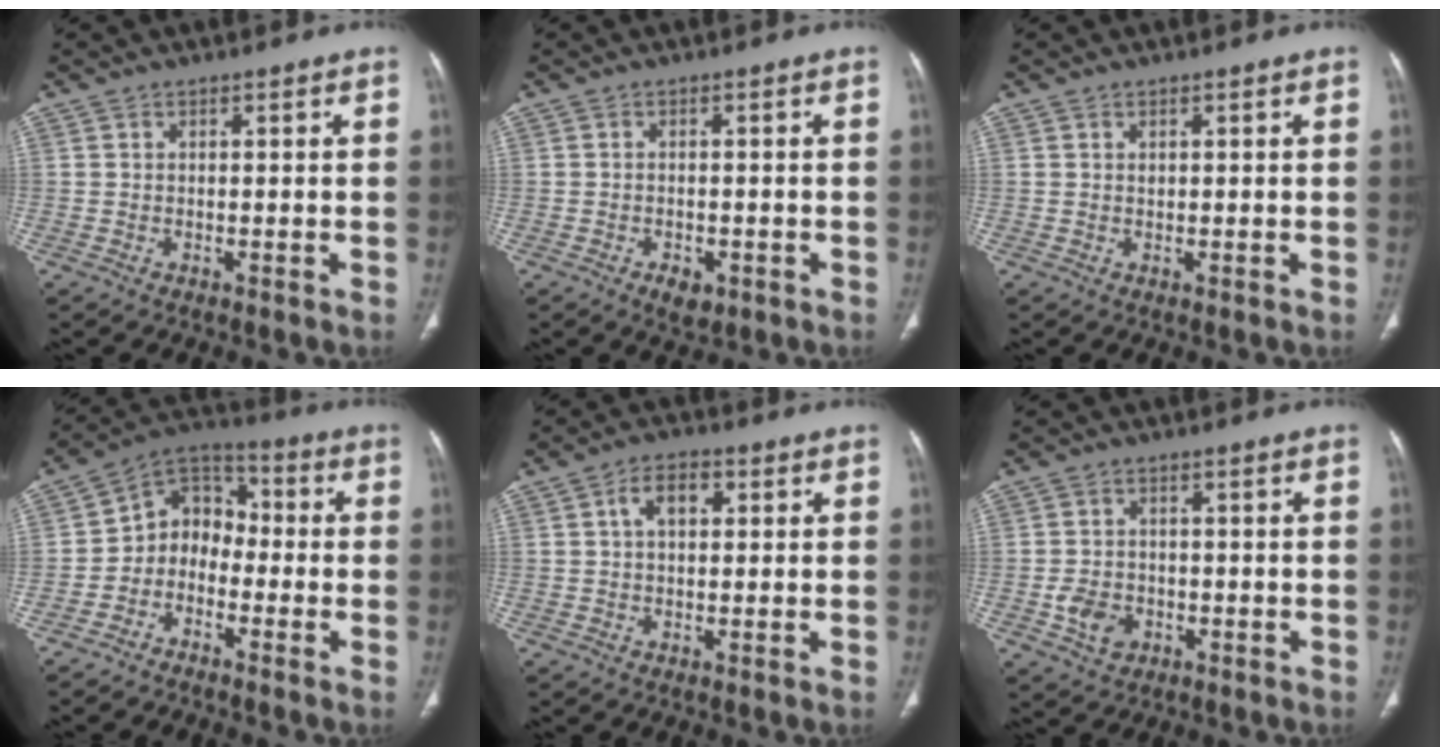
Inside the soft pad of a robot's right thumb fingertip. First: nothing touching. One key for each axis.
{"total": 3.1, "fx": -1.5, "fy": 1.9, "fz": 2.0, "tx": -0.026, "ty": 0.002, "tz": -0.015}
{"total": 0.6, "fx": 0.2, "fy": 0.4, "fz": 0.3, "tx": -0.003, "ty": 0.000, "tz": 0.005}
{"total": 8.9, "fx": -2.7, "fy": 7.3, "fz": 4.4, "tx": -0.042, "ty": 0.055, "tz": -0.068}
{"total": 5.5, "fx": 1.4, "fy": 3.4, "fz": 4.1, "tx": -0.063, "ty": 0.012, "tz": 0.019}
{"total": 5.0, "fx": -1.5, "fy": 3.9, "fz": 2.7, "tx": -0.040, "ty": 0.009, "tz": -0.021}